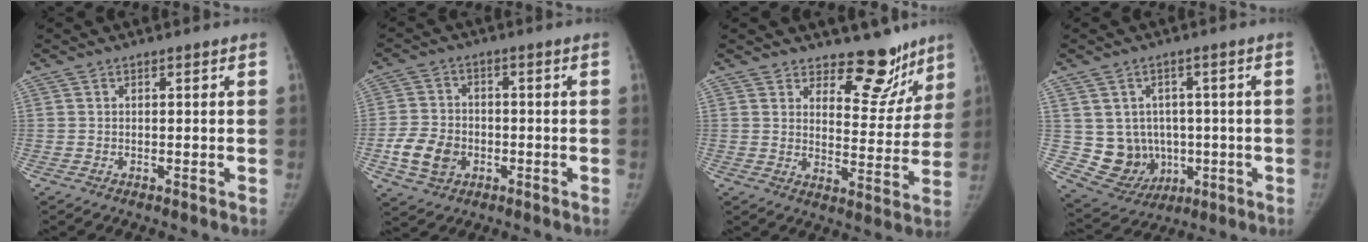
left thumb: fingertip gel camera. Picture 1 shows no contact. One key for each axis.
{"total": 8.4, "fx": -2.7, "fy": 6.5, "fz": 4.6, "tx": -0.074, "ty": 0.010, "tz": -0.048}
{"total": 11.2, "fx": 8.9, "fy": 5.4, "fz": 3.9, "tx": -0.002, "ty": -0.074, "tz": 0.124}
{"total": 10.1, "fx": -0.5, "fy": 9.1, "fz": 4.2, "tx": -0.035, "ty": 0.004, "tz": 0.018}